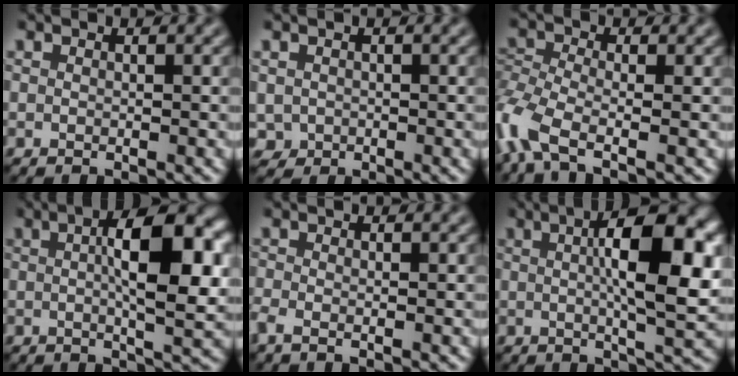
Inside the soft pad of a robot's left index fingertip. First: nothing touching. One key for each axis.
{"total": 1.4, "fx": -0.1, "fy": 1.4, "fz": 0.2, "tx": 0.003, "ty": -0.003, "tz": -0.002}
{"total": 6.1, "fx": -3.5, "fy": 2.3, "fz": 4.5, "tx": -0.113, "ty": -0.011, "tz": -0.086}
{"total": 8.8, "fx": 1.2, "fy": 2.4, "fz": 8.4, "tx": -0.116, "ty": 0.008, "tz": 0.012}
{"total": 1.4, "fx": -0.9, "fy": 0.4, "fz": 1.1, "tx": -0.028, "ty": -0.013, "tz": -0.026}
{"total": 9.8, "fx": 1.5, "fy": 2.5, "fz": 9.3, "tx": -0.125, "ty": 0.009, "tz": 0.020}